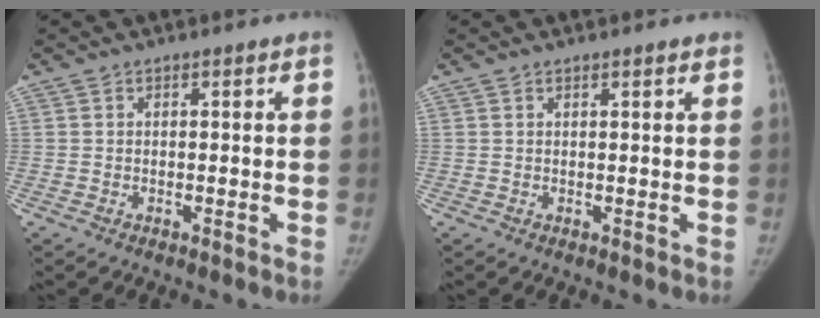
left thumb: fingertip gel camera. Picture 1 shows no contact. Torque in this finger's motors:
{"motor_torque": [-0.37, -0.24, -0.47, 0.13, -0.05]}